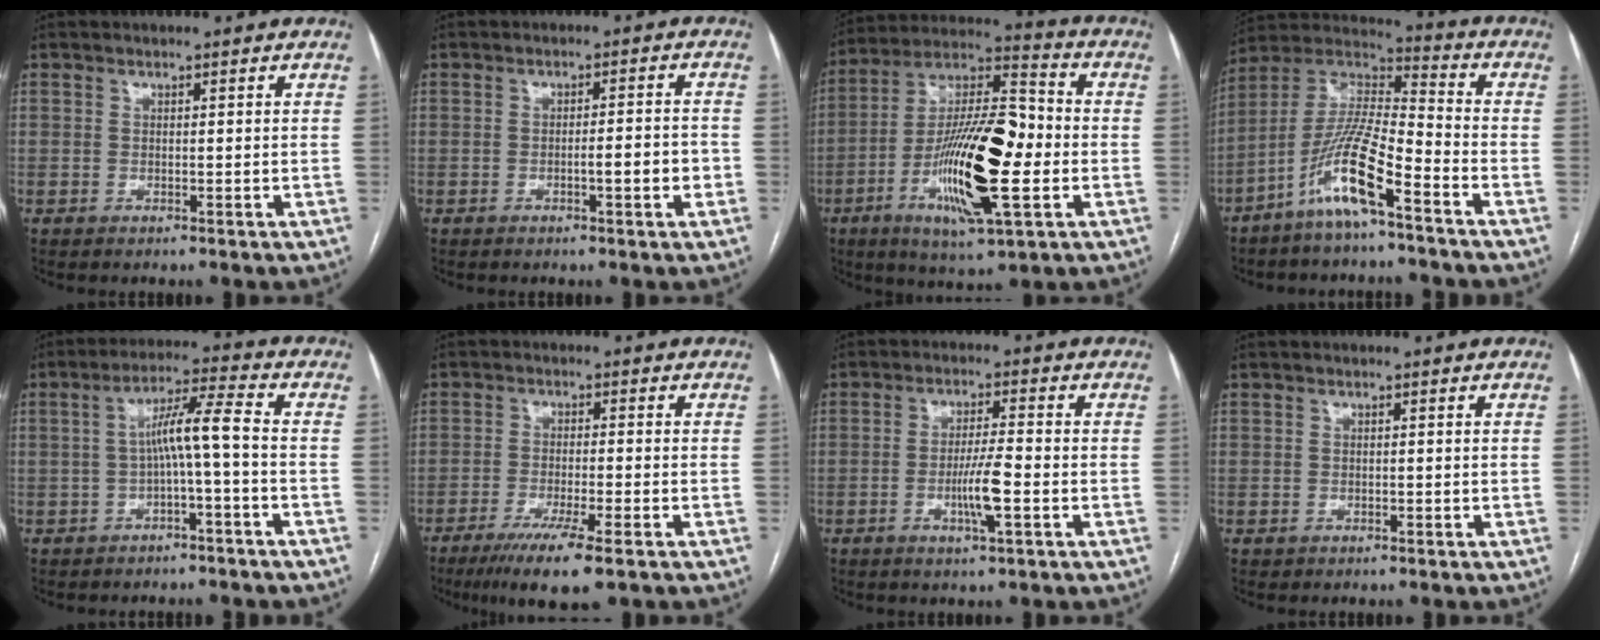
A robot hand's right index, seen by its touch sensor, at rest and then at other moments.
{"total": 4.0, "force": [-1.2, 0.4, 3.8], "torque": [-0.056, 0.002, -0.017]}
{"total": 20.2, "force": [-4.3, 4.4, 19.3], "torque": [-0.364, 0.000, -0.073]}
{"total": 12.4, "force": [-6.9, 1.4, 10.2], "torque": [-0.212, -0.001, -0.137]}
{"total": 6.6, "force": [-1.0, -0.2, 6.5], "torque": [-0.115, 0.027, -0.014]}
{"total": 8.6, "force": [-5.3, 0.5, 6.7], "torque": [-0.114, -0.021, -0.085]}
{"total": 5.8, "force": [-1.8, 0.1, 5.5], "torque": [-0.104, -0.009, -0.032]}
{"total": 0.7, "force": [-0.1, 0.7, 0.0], "torque": [0.001, 0.007, -0.001]}